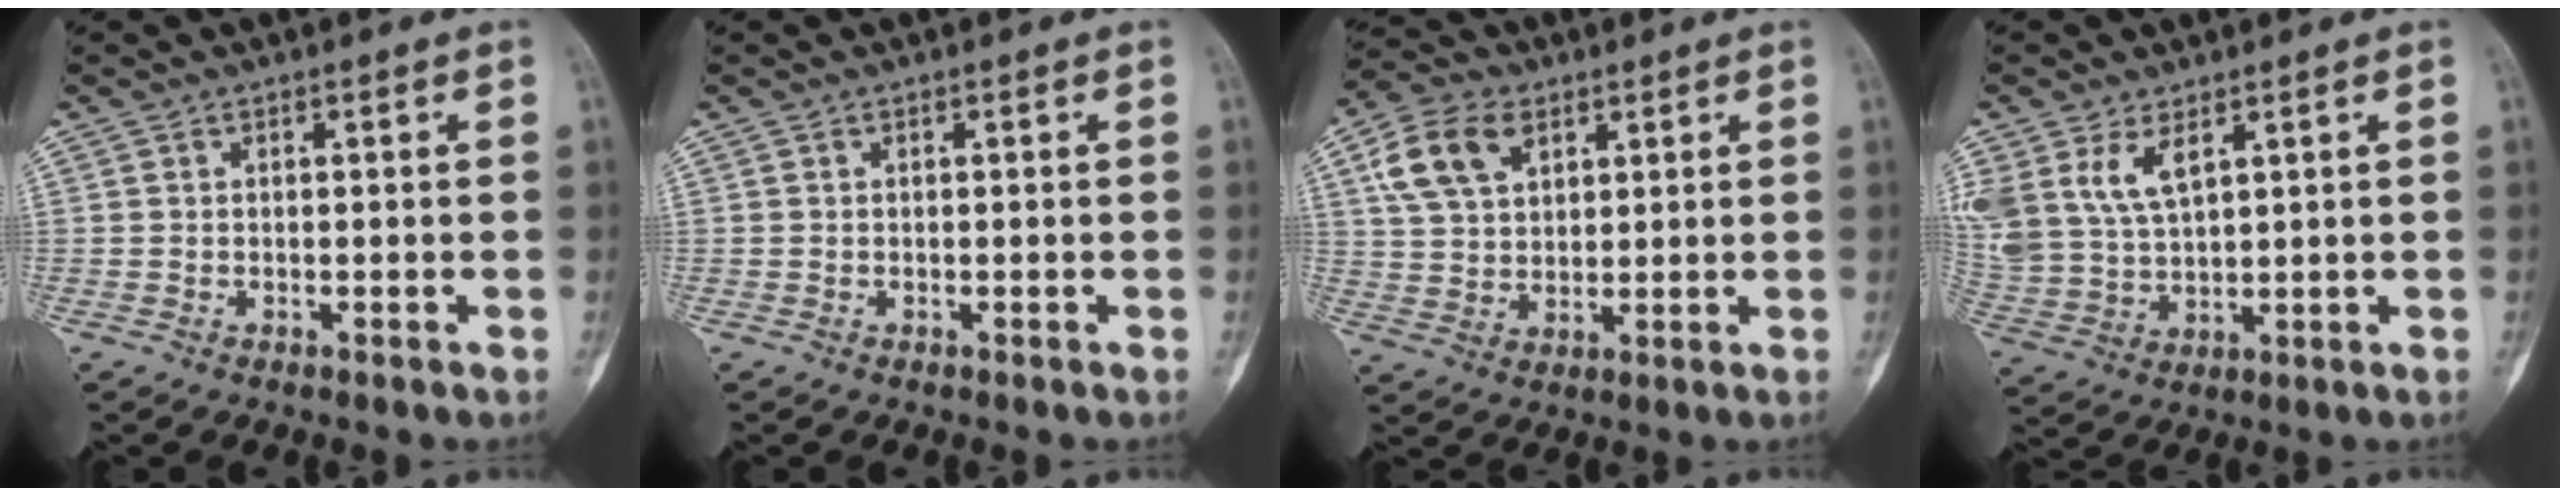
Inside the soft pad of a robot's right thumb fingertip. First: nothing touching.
{"total": 0.0}
{"total": 11.0, "force": [4.8, 7.2, 6.9], "torque": [-0.118, -0.002, 0.092]}
{"total": 9.9, "force": [4.9, 5.4, 6.7], "torque": [-0.138, -0.011, 0.112]}